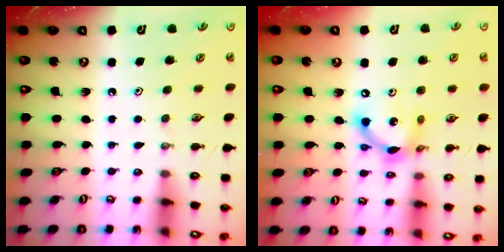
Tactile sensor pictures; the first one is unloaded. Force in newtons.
{"total": 13.0, "press": 13.0, "slide": 0.6}